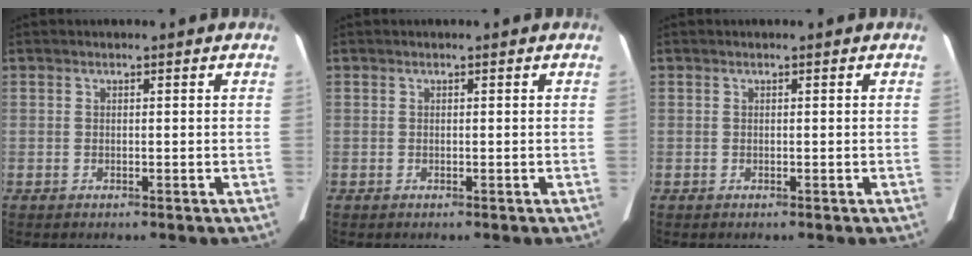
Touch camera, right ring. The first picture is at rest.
{"total": 0.0}
{"total": 0.0}